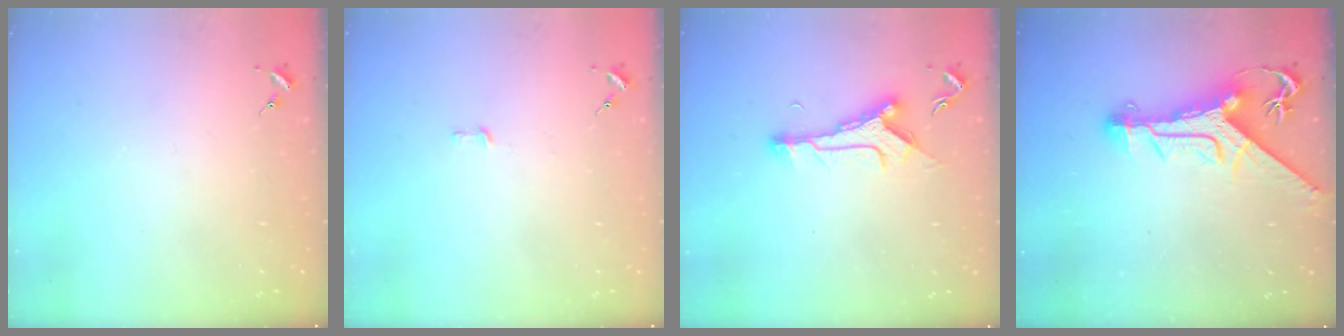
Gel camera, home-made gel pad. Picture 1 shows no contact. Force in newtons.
{"total": 3.0, "press": 3.0, "slide": 0.2}
{"total": 10.2, "press": 10.2, "slide": 0.6}
{"total": 12.1, "press": 12.0, "slide": 1.1}